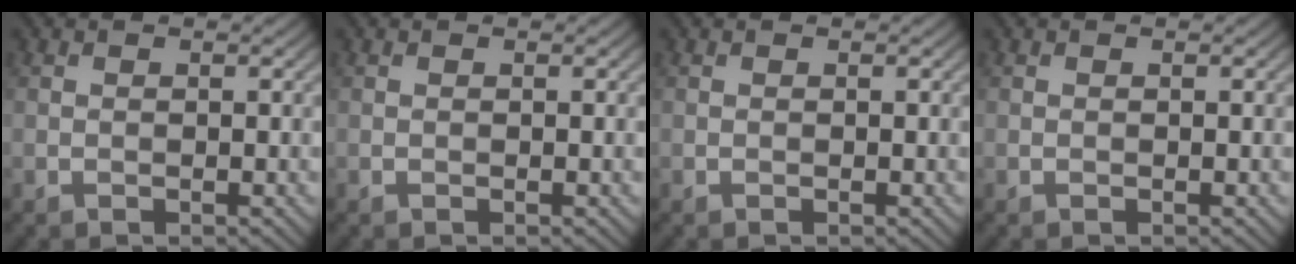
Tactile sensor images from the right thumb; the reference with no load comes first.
{"total": 0.0}
{"total": 0.0}
{"total": 0.0}